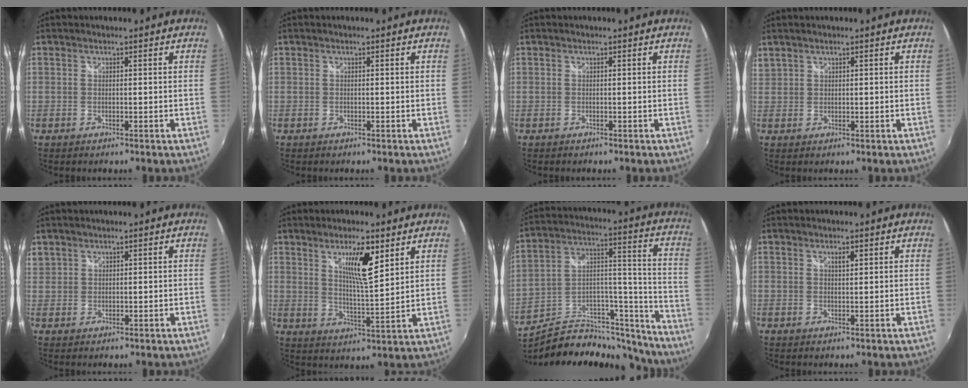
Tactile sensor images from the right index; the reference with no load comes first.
{"total": 0.0}
{"total": 0.7, "force": [0.5, -0.1, -0.4], "torque": [0.007, 0.000, 0.005]}
{"total": 2.8, "force": [2.2, 1.6, 0.8], "torque": [-0.008, 0.006, 0.046]}
{"total": 3.5, "force": [2.3, 2.5, 0.7], "torque": [-0.004, 0.010, 0.049]}
{"total": 8.1, "force": [4.5, 1.4, 6.6], "torque": [-0.111, -0.004, 0.078]}
{"total": 21.4, "force": [-18.5, 7.6, 7.8], "torque": [-0.102, 0.053, -0.277]}
{"total": 1.2, "force": [0.7, 0.4, 0.9], "torque": [-0.014, 0.003, 0.011]}